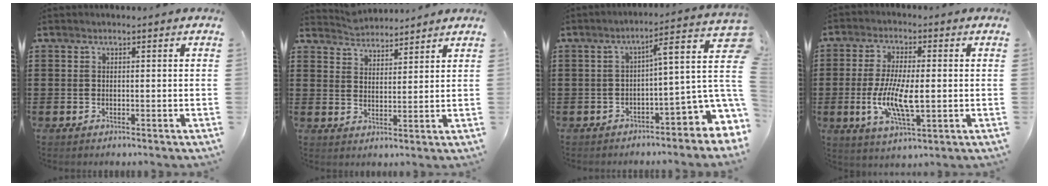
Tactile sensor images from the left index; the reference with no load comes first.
{"total": 3.7, "force": [3.6, 0.2, -0.8], "torque": [-0.001, -0.018, 0.067]}
{"total": 4.8, "force": [-0.7, 1.2, 4.6], "torque": [-0.063, -0.037, -0.027]}
{"total": 9.0, "force": [-1.3, 3.1, 8.4], "torque": [-0.178, -0.010, -0.027]}